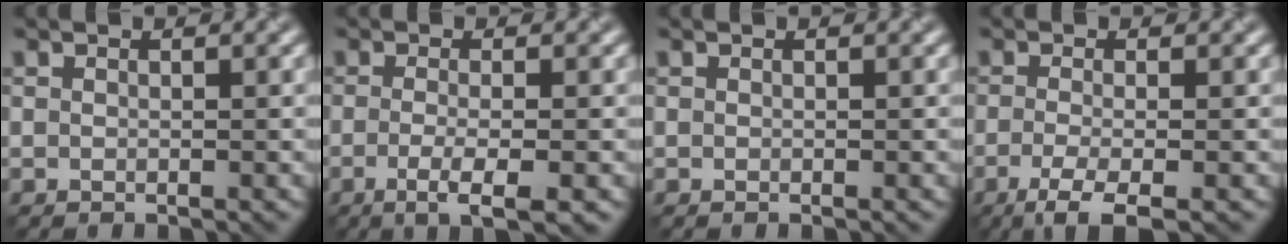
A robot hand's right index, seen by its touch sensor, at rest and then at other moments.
{"total": 3.8, "force": [-1.3, 0.9, 3.4], "torque": [-0.060, -0.008, -0.026]}
{"total": 0.0}
{"total": 3.7, "force": [-1.9, 0.9, 3.1], "torque": [-0.056, -0.008, -0.045]}